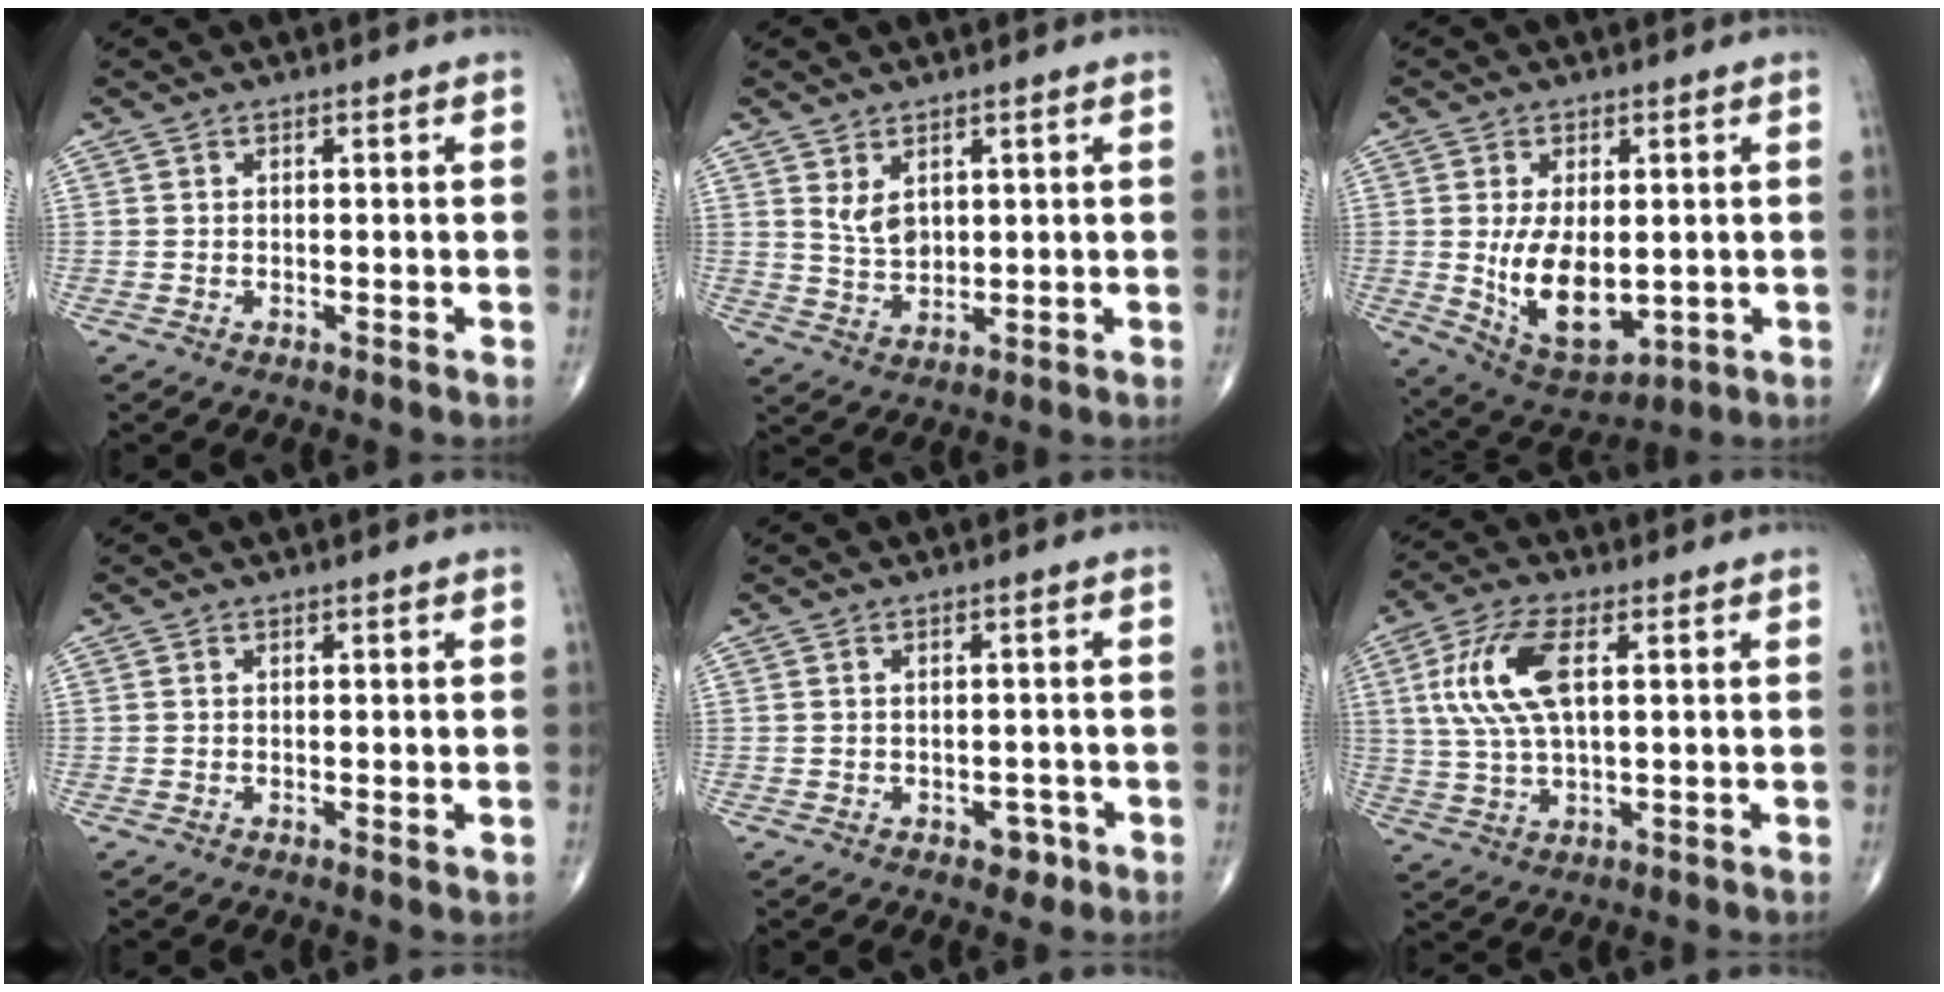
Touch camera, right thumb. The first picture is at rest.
{"total": 4.5, "force": [1.9, 2.7, 3.1], "torque": [-0.048, -0.018, 0.044]}
{"total": 12.6, "force": [-0.7, 7.0, 10.4], "torque": [-0.163, -0.017, 0.013]}
{"total": 1.0, "force": [-0.1, 0.4, 0.9], "torque": [-0.014, -0.004, 0.000]}
{"total": 2.5, "force": [-1.2, 1.8, 1.3], "torque": [-0.003, 0.008, -0.013]}
{"total": 11.5, "force": [2.8, 4.9, 10.1], "torque": [-0.221, 0.005, 0.056]}